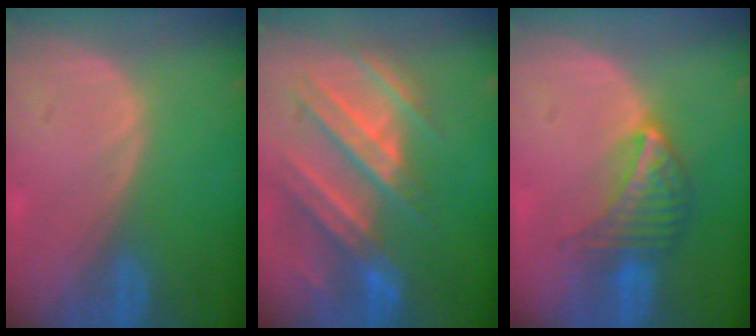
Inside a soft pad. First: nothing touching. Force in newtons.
{"total": 10.4, "press": 9.6, "slide": 4.0}
{"total": 7.1, "press": 6.3, "slide": 3.3}